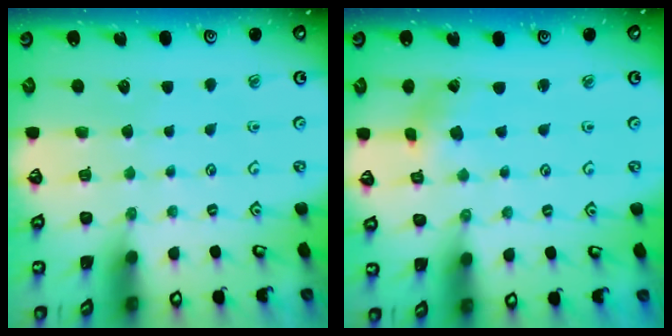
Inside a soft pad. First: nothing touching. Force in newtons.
{"total": 1.8, "press": 1.8, "slide": 0.3}